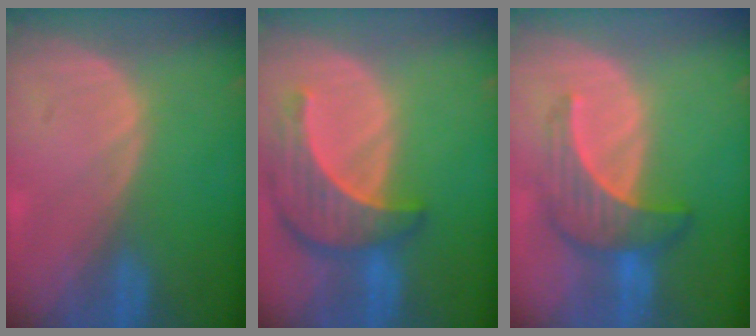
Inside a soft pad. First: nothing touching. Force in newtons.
{"total": 8.8, "press": 8.0, "slide": 3.5}
{"total": 7.0, "press": 6.6, "slide": 2.2}